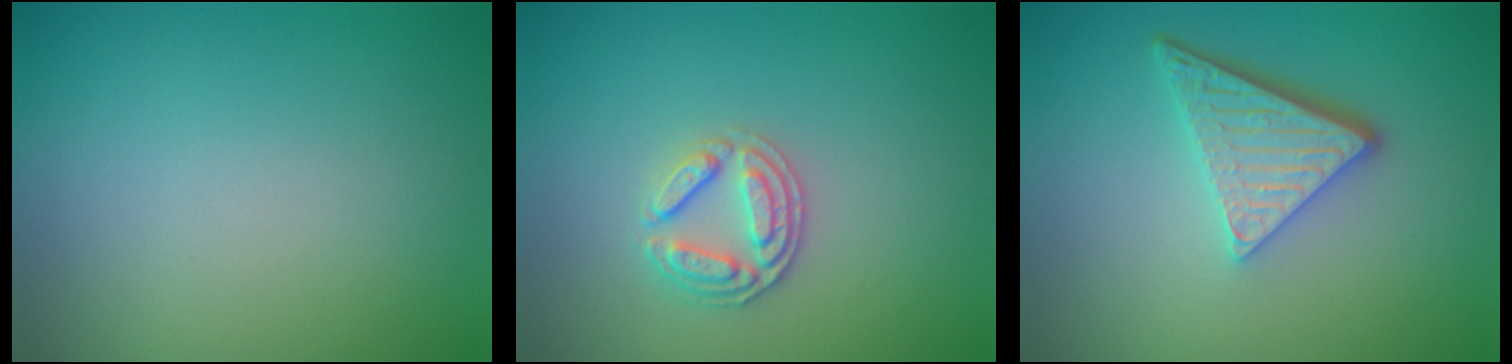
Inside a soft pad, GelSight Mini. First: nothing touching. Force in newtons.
{"total": 2.6, "press": 2.5, "slide": 0.6}
{"total": 4.7, "press": 3.5, "slide": 3.1}